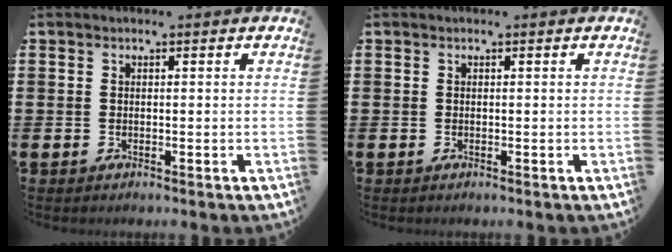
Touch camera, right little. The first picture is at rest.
{"total": 0.0}